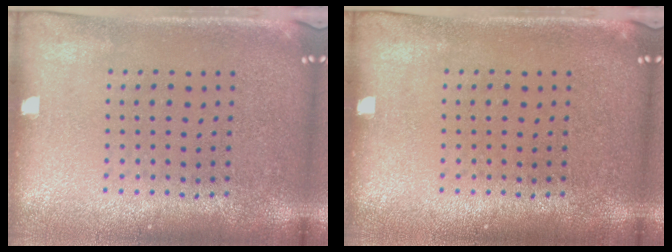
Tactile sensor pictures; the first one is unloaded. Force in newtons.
{"total": 0.0}